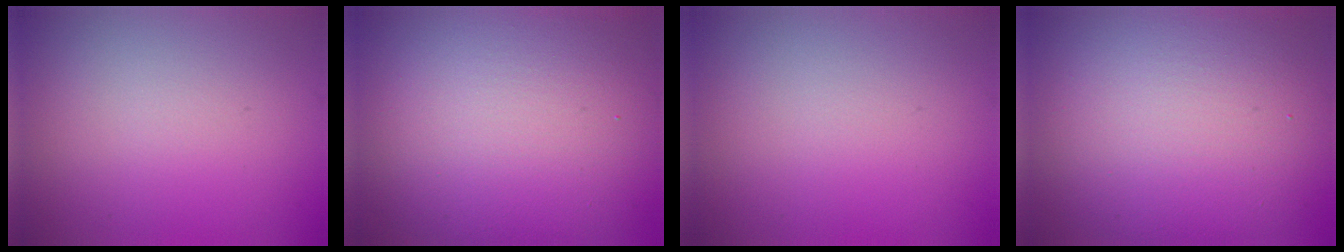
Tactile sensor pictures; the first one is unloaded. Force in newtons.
{"total": 16.5, "press": 16.4, "slide": 1.1}
{"total": 0.0}
{"total": 14.0, "press": 14.0, "slide": 0.7}